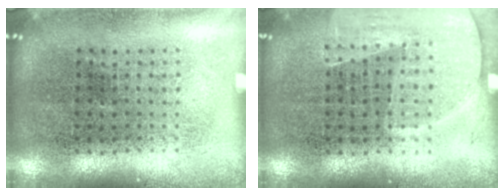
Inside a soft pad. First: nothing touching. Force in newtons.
{"total": 1.4, "press": 1.3, "slide": 0.5}